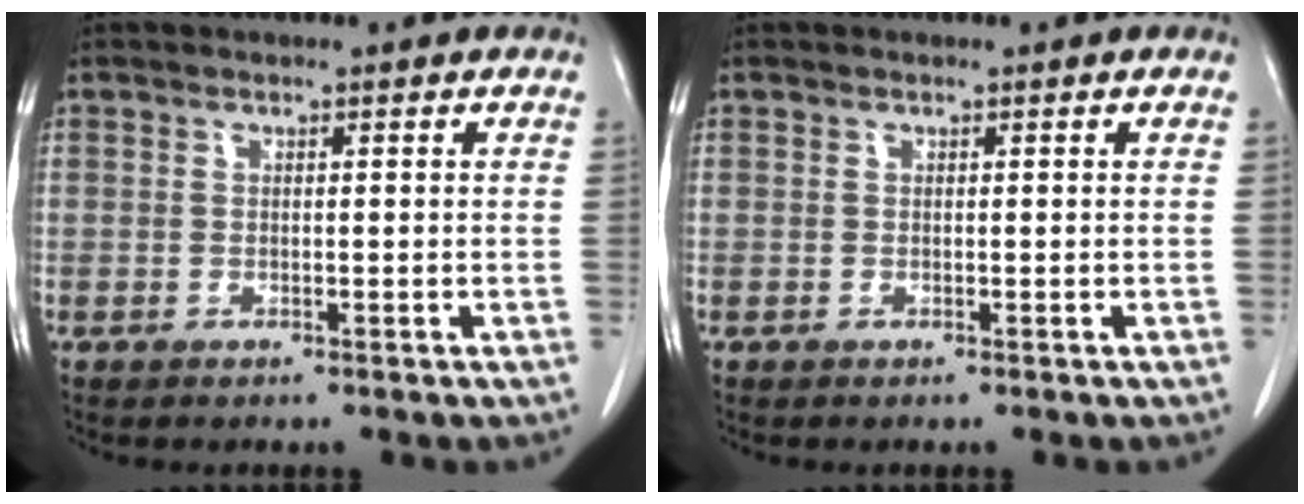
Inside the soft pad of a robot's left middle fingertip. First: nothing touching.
{"total": 0.0}